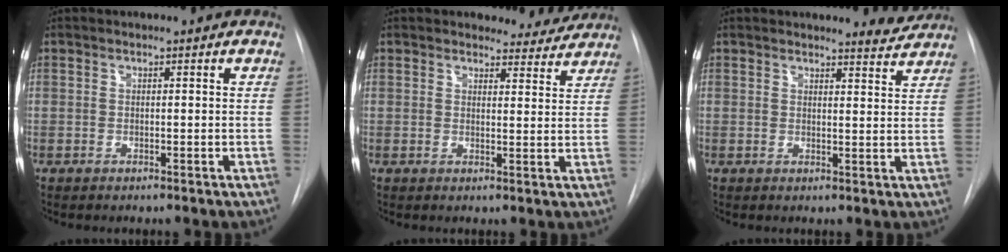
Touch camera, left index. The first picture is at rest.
{"total": 5.4, "force": [5.1, 1.6, -0.1], "torque": [0.013, -0.014, 0.050]}
{"total": 4.8, "force": [4.8, 0.6, 0.2], "torque": [0.000, -0.017, 0.045]}